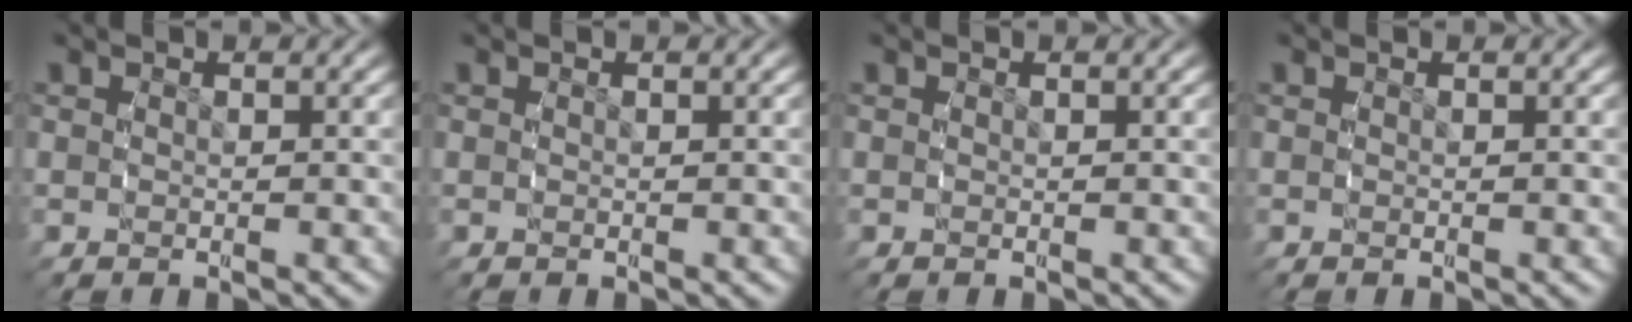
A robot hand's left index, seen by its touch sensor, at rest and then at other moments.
{"total": 0.0}
{"total": 0.0}
{"total": 0.0}